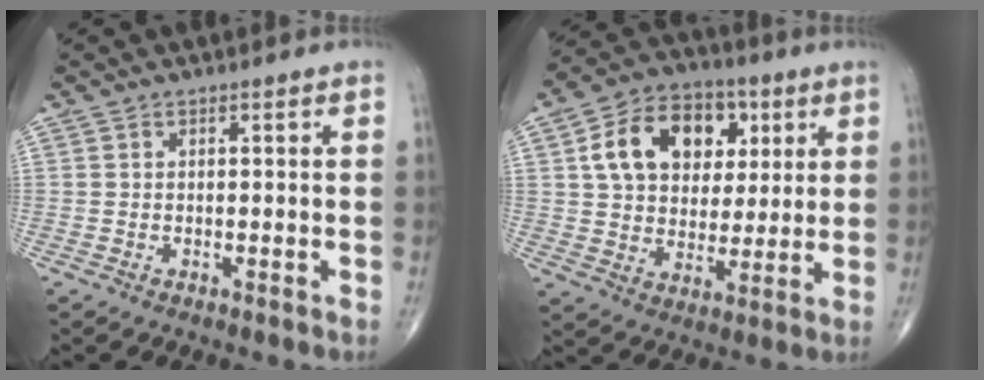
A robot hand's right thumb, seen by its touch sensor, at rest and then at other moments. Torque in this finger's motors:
{"motor_torque": [-0.57, 1.14, 0.24, -0.03, 0.23]}